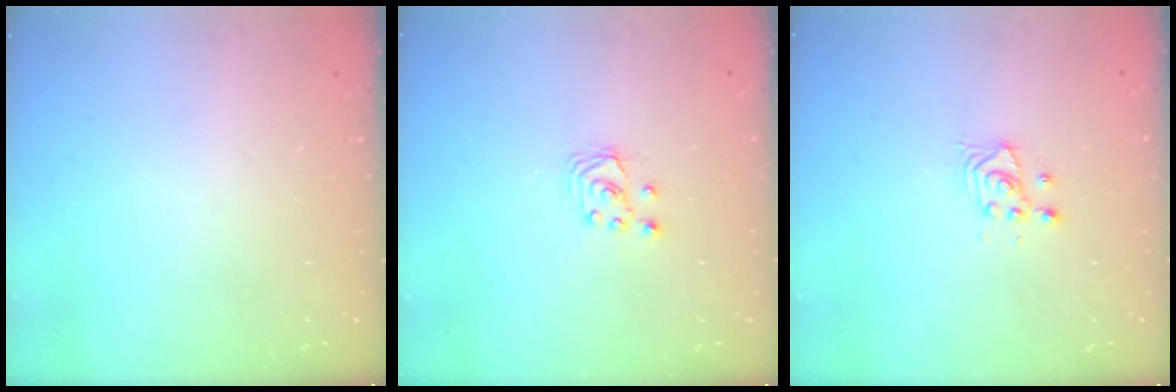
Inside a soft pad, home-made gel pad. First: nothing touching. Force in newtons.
{"total": 3.0, "press": 3.0, "slide": 0.3}
{"total": 3.8, "press": 3.8, "slide": 0.4}